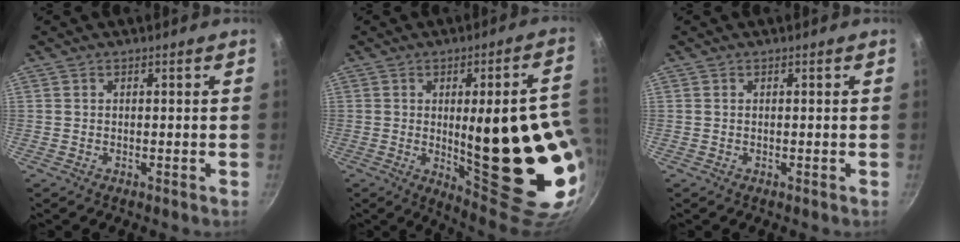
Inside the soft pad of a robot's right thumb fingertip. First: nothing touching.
{"total": 25.3, "force": [-2.2, 7.1, 24.2], "torque": [-0.290, -0.019, -0.005]}
{"total": 0.0}